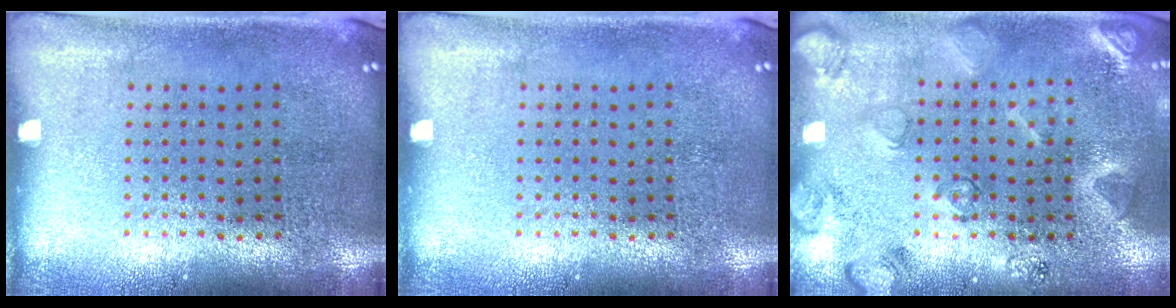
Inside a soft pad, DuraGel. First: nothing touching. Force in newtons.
{"total": 0.0}
{"total": 2.2, "press": 2.2, "slide": 0.4}